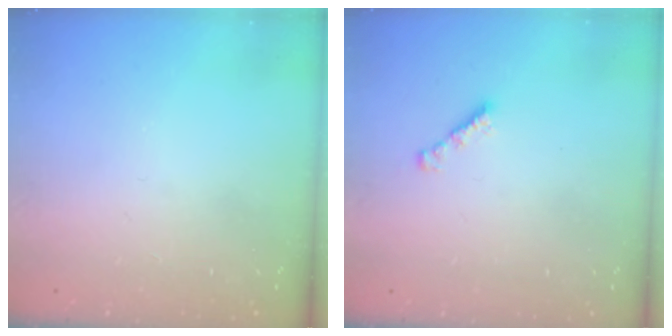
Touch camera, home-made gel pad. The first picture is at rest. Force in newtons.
{"total": 1.9, "press": 1.9, "slide": 0.5}